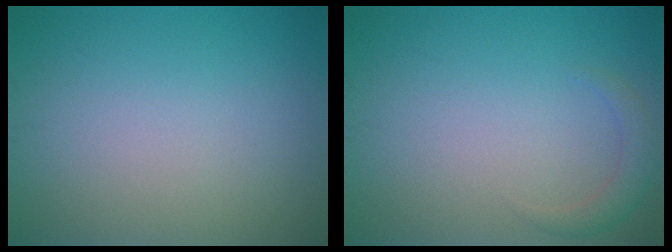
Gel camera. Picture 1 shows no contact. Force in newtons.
{"total": 1.7, "press": 1.7, "slide": 0.1}